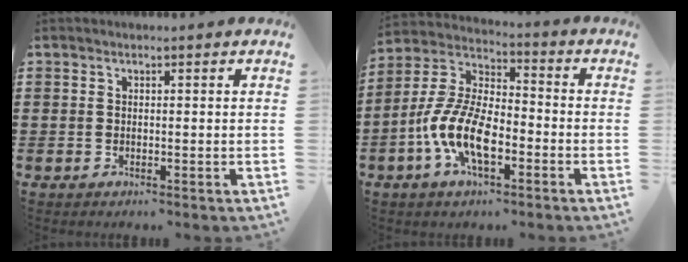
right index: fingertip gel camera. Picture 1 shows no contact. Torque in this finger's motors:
{"motor_torque": [2.14, 0.00, 1.05, 0.21]}